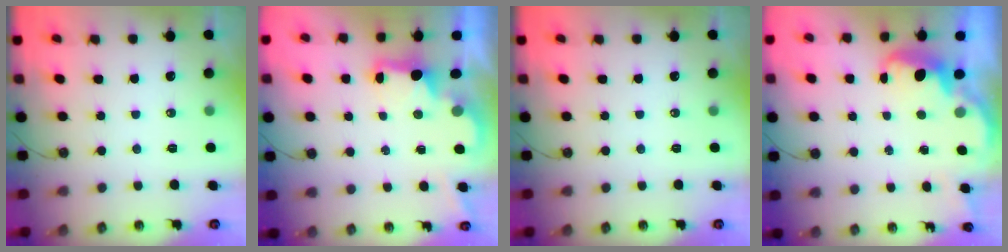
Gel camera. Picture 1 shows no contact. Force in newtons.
{"total": 2.1, "press": 2.0, "slide": 0.7}
{"total": 0.0}
{"total": 2.7, "press": 2.6, "slide": 0.6}